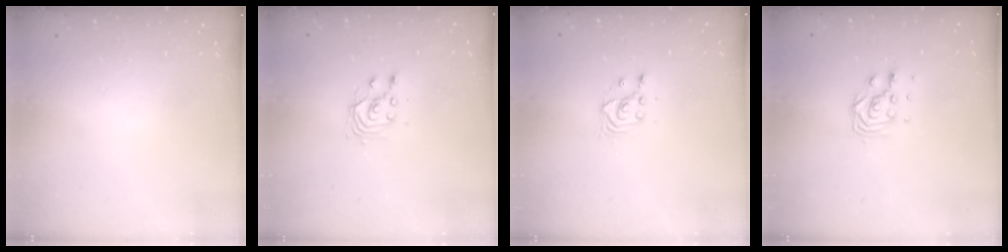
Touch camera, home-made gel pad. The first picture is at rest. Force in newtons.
{"total": 3.4, "press": 3.4, "slide": 0.2}
{"total": 3.6, "press": 3.6, "slide": 0.3}
{"total": 6.6, "press": 6.6, "slide": 0.5}